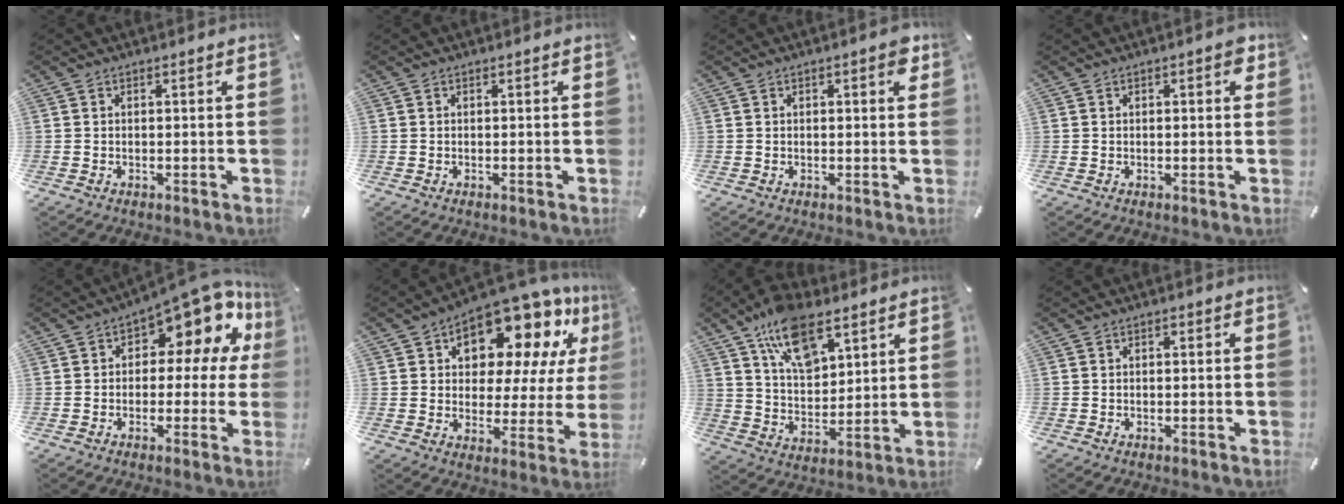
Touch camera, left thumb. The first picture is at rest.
{"total": 0.0}
{"total": 2.5, "force": [0.9, 0.9, 2.2], "torque": [-0.021, -0.005, 0.008]}
{"total": 2.0, "force": [0.6, 0.9, 1.8], "torque": [-0.020, 0.000, 0.004]}
{"total": 13.6, "force": [7.3, 6.7, 9.4], "torque": [-0.123, -0.060, 0.124]}
{"total": 15.7, "force": [10.9, 7.9, 8.0], "torque": [-0.126, -0.091, 0.184]}
{"total": 14.6, "force": [9.0, 7.8, 8.5], "torque": [-0.147, -0.035, 0.164]}
{"total": 0.0}